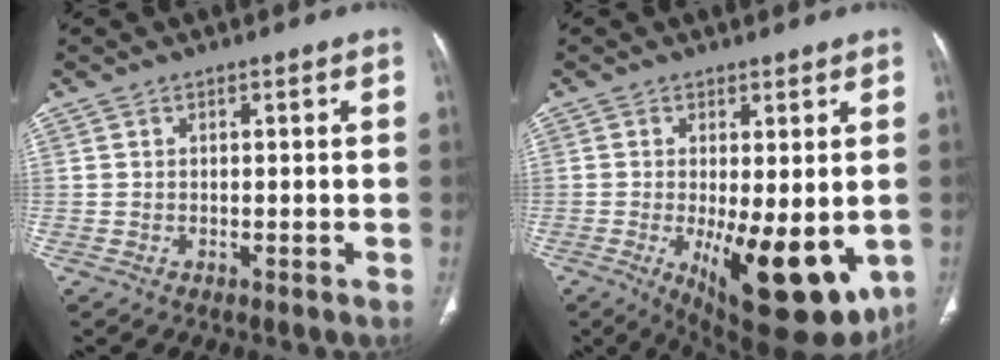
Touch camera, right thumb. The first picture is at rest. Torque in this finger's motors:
{"motor_torque": [2.28, 2.19, 0.16, 0.00, 0.42]}